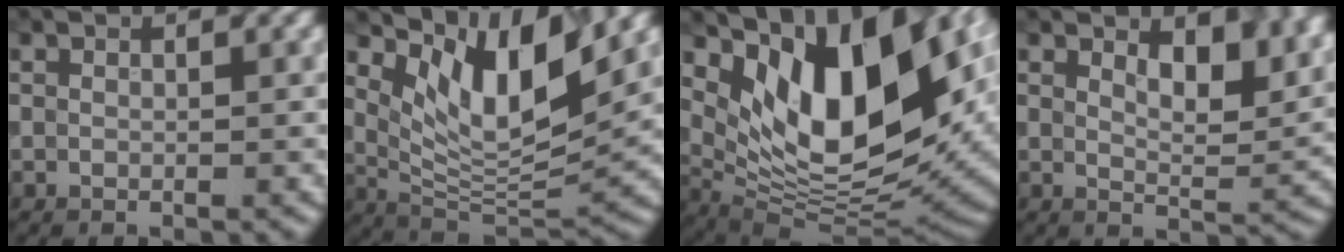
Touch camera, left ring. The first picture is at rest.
{"total": 8.5, "force": [4.5, 2.8, 6.6], "torque": [-0.115, -0.013, 0.086]}
{"total": 14.4, "force": [5.0, 6.7, 11.7], "torque": [-0.174, -0.006, 0.089]}
{"total": 5.5, "force": [3.1, 2.2, 4.0], "torque": [-0.059, -0.008, 0.047]}